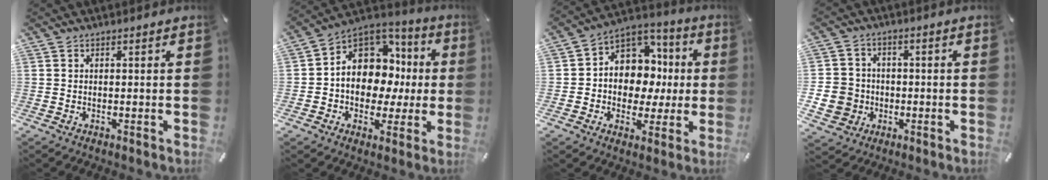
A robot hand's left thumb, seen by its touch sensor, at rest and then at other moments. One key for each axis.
{"total": 13.4, "fx": 1.4, "fy": 11.1, "fz": 7.4, "tx": -0.135, "ty": -0.017, "tz": 0.032}
{"total": 11.8, "fx": 0.4, "fy": 10.7, "fz": 4.8, "tx": -0.074, "ty": -0.010, "tz": 0.020}
{"total": 8.4, "fx": -1.7, "fy": 7.9, "fz": 2.2, "tx": -0.059, "ty": 0.013, "tz": -0.028}